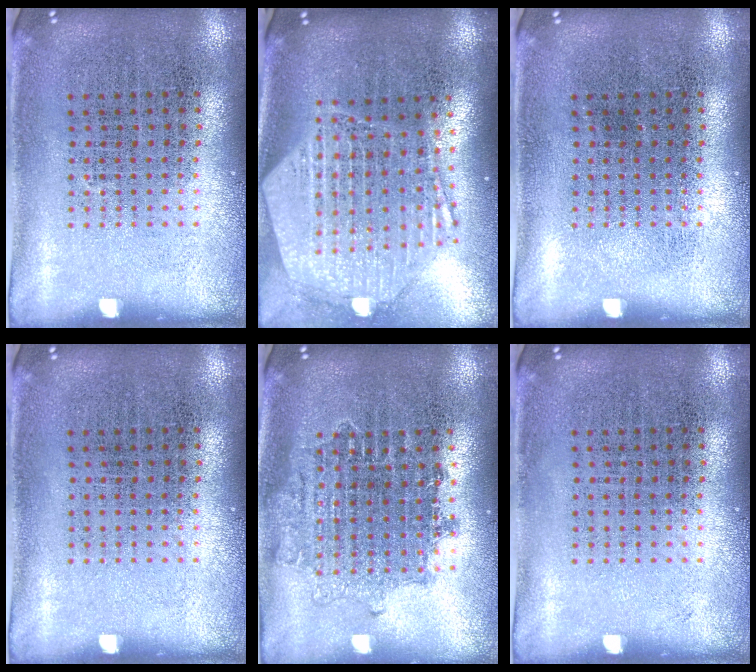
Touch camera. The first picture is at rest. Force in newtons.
{"total": 2.8, "press": 2.3, "slide": 1.7}
{"total": 0.0}
{"total": 0.0}
{"total": 1.5, "press": 1.2, "slide": 0.8}
{"total": 0.0}